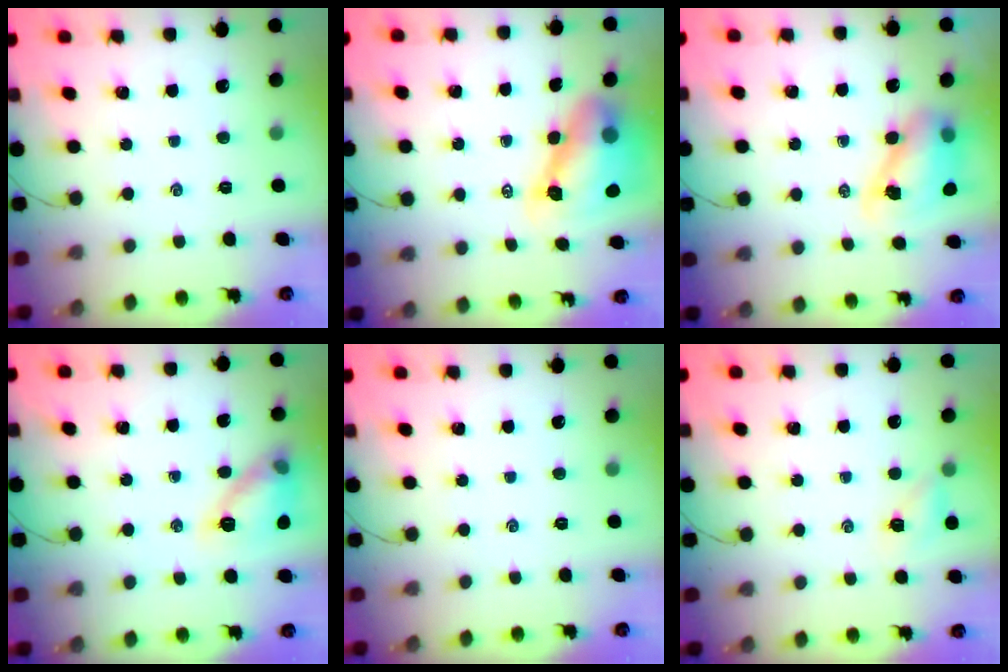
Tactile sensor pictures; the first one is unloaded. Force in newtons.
{"total": 10.0, "press": 9.6, "slide": 2.8}
{"total": 8.5, "press": 8.3, "slide": 1.8}
{"total": 13.1, "press": 13.1, "slide": 1.2}
{"total": 0.0}
{"total": 5.1, "press": 4.9, "slide": 1.3}